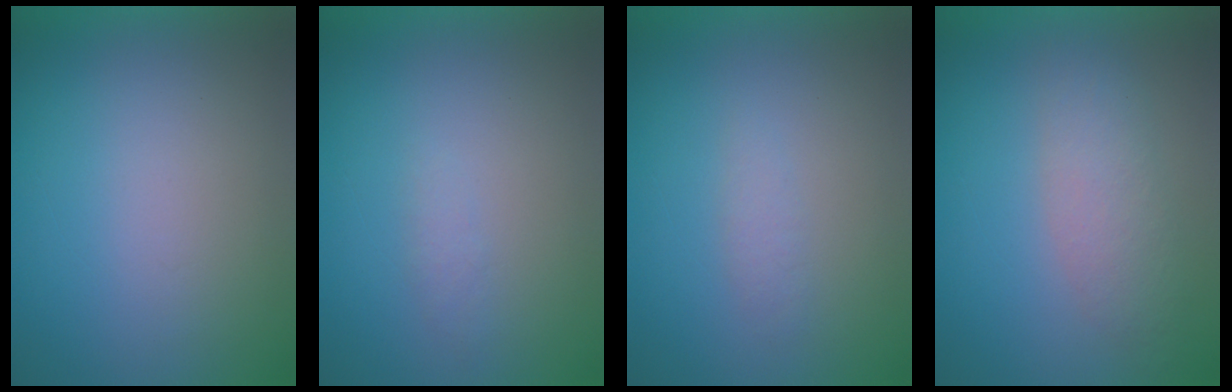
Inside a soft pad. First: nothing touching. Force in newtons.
{"total": 1.2}
{"total": 1.3}
{"total": 3.4}